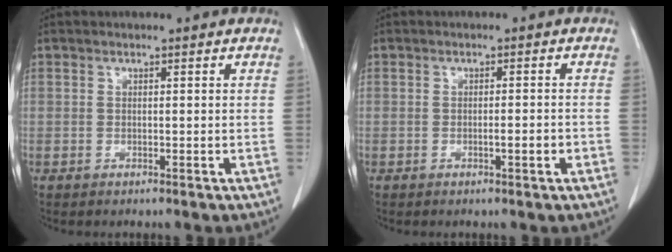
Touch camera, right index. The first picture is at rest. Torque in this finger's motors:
{"motor_torque": [0.27, -0.21, 0.14, 0.03]}